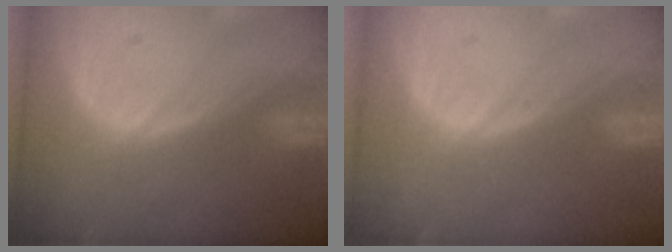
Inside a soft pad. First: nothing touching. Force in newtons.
{"total": 0.0}